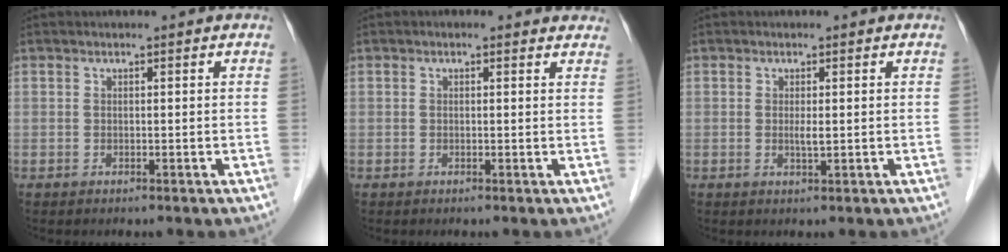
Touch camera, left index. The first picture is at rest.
{"total": 1.8, "force": [1.5, 1.0, 0.3], "torque": [0.003, 0.002, 0.003]}
{"total": 1.2, "force": [-0.1, 0.2, 1.2], "torque": [-0.024, -0.006, 0.000]}